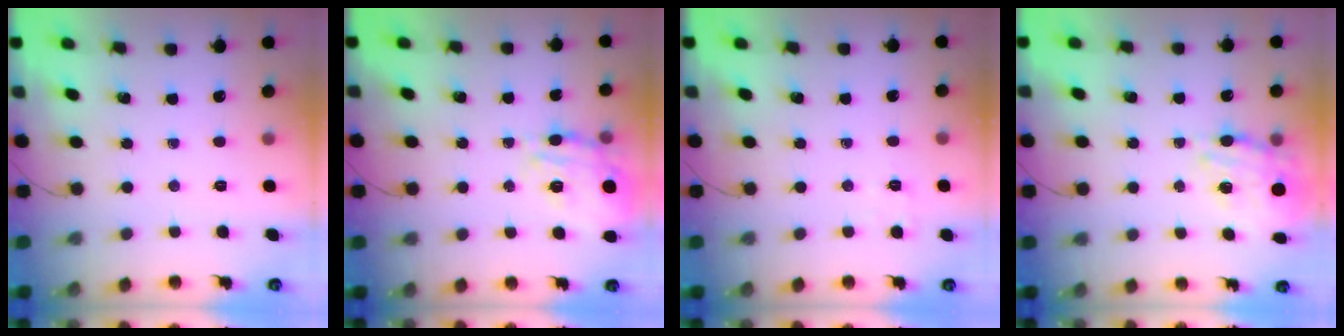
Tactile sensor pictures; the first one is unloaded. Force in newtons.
{"total": 14.6, "press": 14.5, "slide": 2.1}
{"total": 2.0, "press": 1.0, "slide": 1.7}
{"total": 12.8, "press": 12.2, "slide": 3.8}